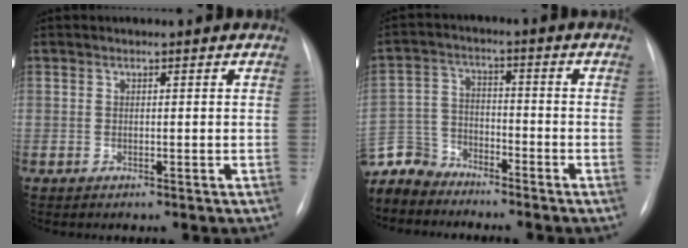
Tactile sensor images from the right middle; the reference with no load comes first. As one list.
[{"total": 9.8, "force": [-9.0, 3.9, 0.2], "torque": [-0.019, 0.009, -0.180]}]